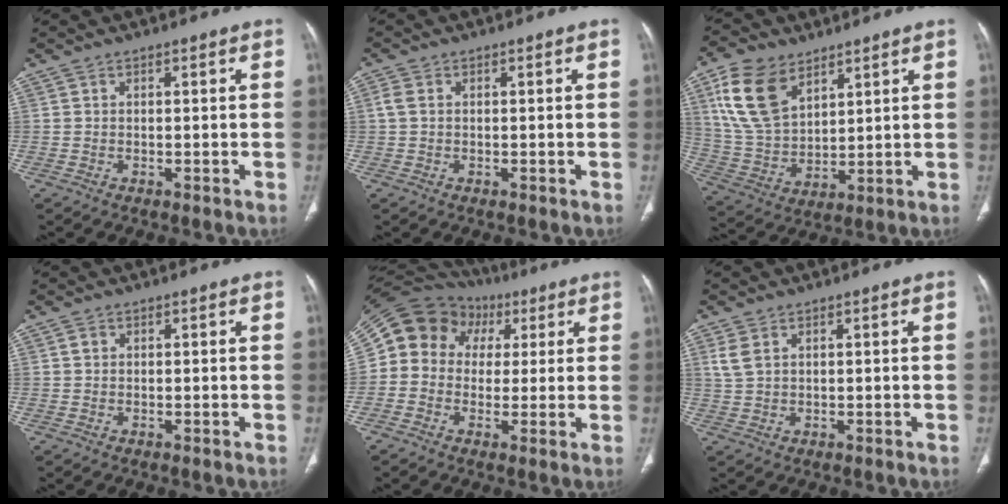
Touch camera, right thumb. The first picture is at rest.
{"total": 1.8, "force": [0.1, 1.3, 1.2], "torque": [-0.033, 0.002, 0.000]}
{"total": 14.6, "force": [7.5, 8.7, 9.0], "torque": [-0.166, -0.023, 0.158]}
{"total": 0.8, "force": [0.2, 0.7, 0.4], "torque": [-0.004, 0.003, 0.004]}
{"total": 14.7, "force": [3.0, 12.7, 6.8], "torque": [-0.101, 0.045, 0.045]}
{"total": 3.1, "force": [1.2, 1.9, 2.0], "torque": [-0.053, 0.005, 0.032]}